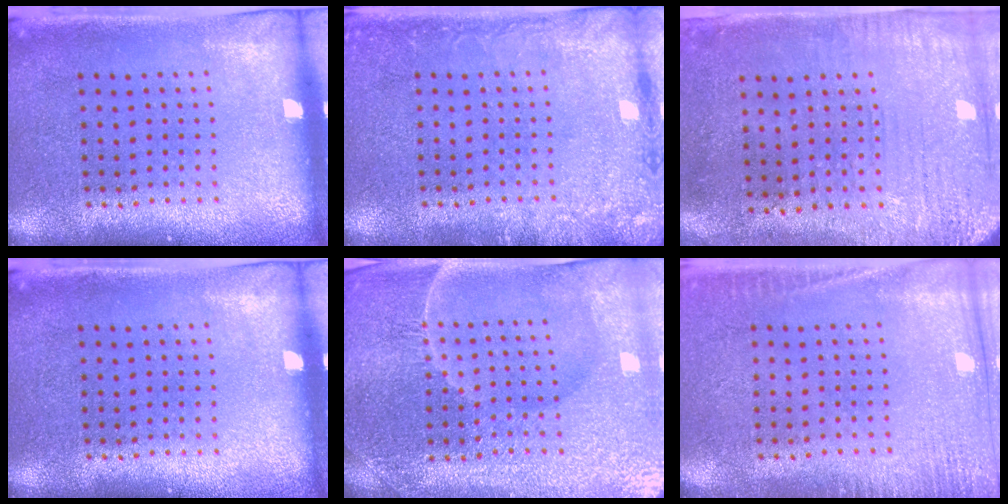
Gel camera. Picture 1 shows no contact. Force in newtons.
{"total": 2.4, "press": 2.4, "slide": 0.4}
{"total": 3.2, "press": 2.5, "slide": 1.9}
{"total": 0.0}
{"total": 5.1, "press": 4.9, "slide": 1.5}
{"total": 2.7, "press": 2.7, "slide": 0.5}